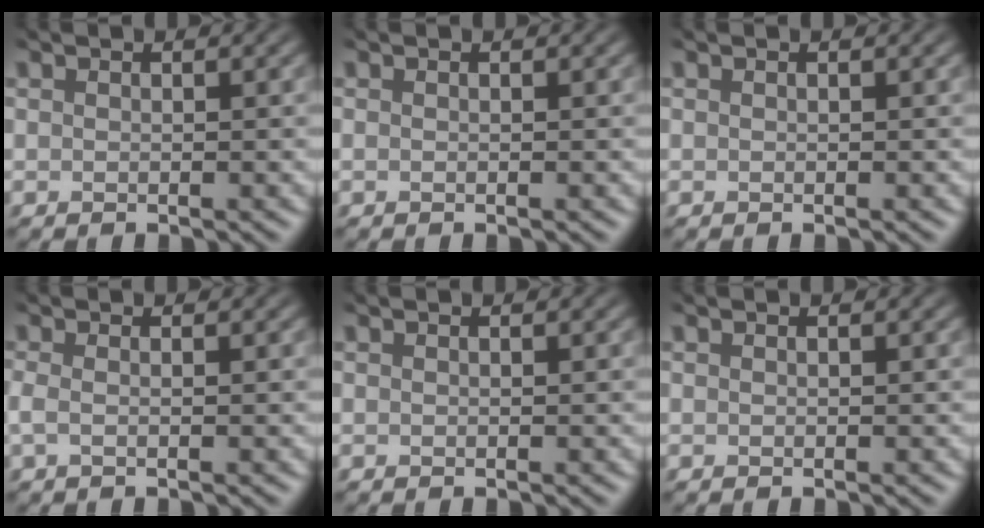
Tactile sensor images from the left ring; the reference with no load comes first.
{"total": 0.0}
{"total": 0.0}
{"total": 1.0, "force": [-0.3, 0.3, 0.9], "torque": [-0.017, -0.001, -0.005]}
{"total": 0.0}
{"total": 0.0}